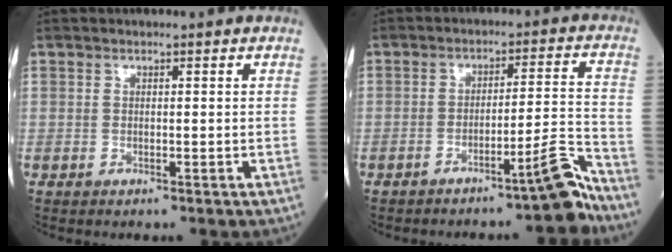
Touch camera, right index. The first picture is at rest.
{"total": 7.1, "force": [-5.5, -0.1, 4.5], "torque": [-0.045, 0.016, -0.086]}